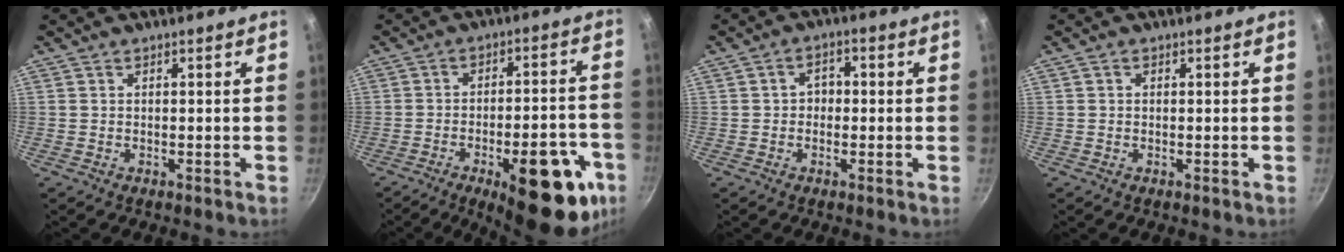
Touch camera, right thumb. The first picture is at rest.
{"total": 21.6, "force": [-9.6, 8.3, 17.5], "torque": [-0.172, 0.033, -0.120]}
{"total": 3.4, "force": [-0.1, 2.7, 2.2], "torque": [-0.014, 0.011, -0.006]}
{"total": 0.6, "force": [0.1, 0.5, 0.3], "torque": [-0.004, 0.004, 0.002]}